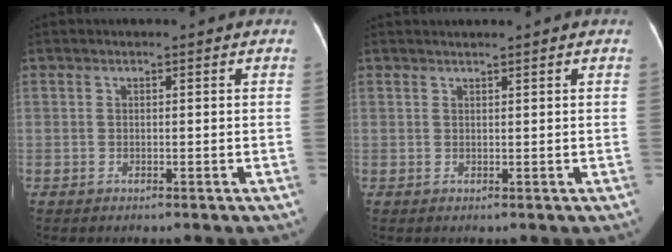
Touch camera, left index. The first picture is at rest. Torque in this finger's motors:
{"motor_torque": [-0.43, 0.33, -0.39, -0.05]}